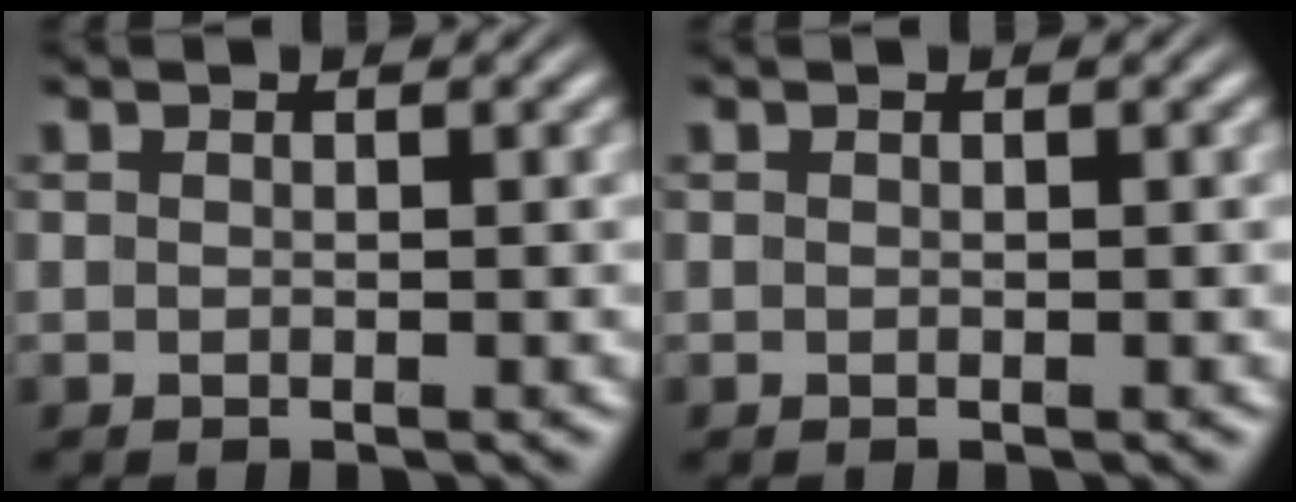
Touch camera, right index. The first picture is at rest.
{"total": 0.0}